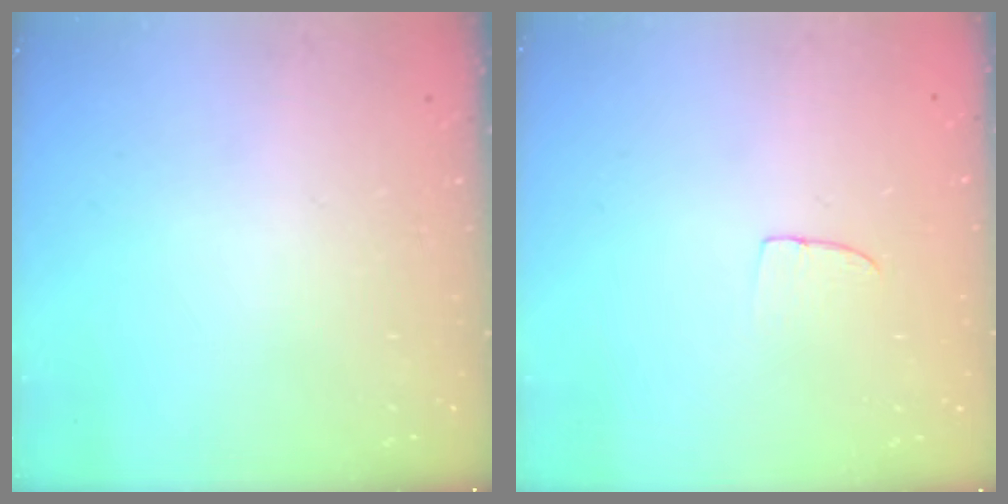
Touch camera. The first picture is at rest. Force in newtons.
{"total": 4.2, "press": 4.2, "slide": 0.3}